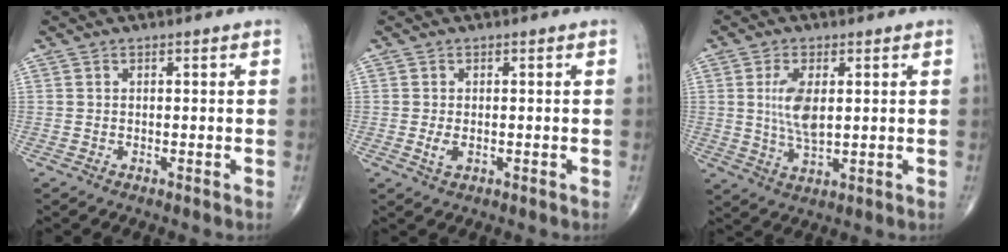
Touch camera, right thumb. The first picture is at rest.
{"total": 2.0, "force": [-0.3, 1.1, 1.7], "torque": [-0.036, -0.005, -0.006]}
{"total": 7.6, "force": [1.3, 3.6, 6.6], "torque": [-0.124, -0.011, 0.029]}